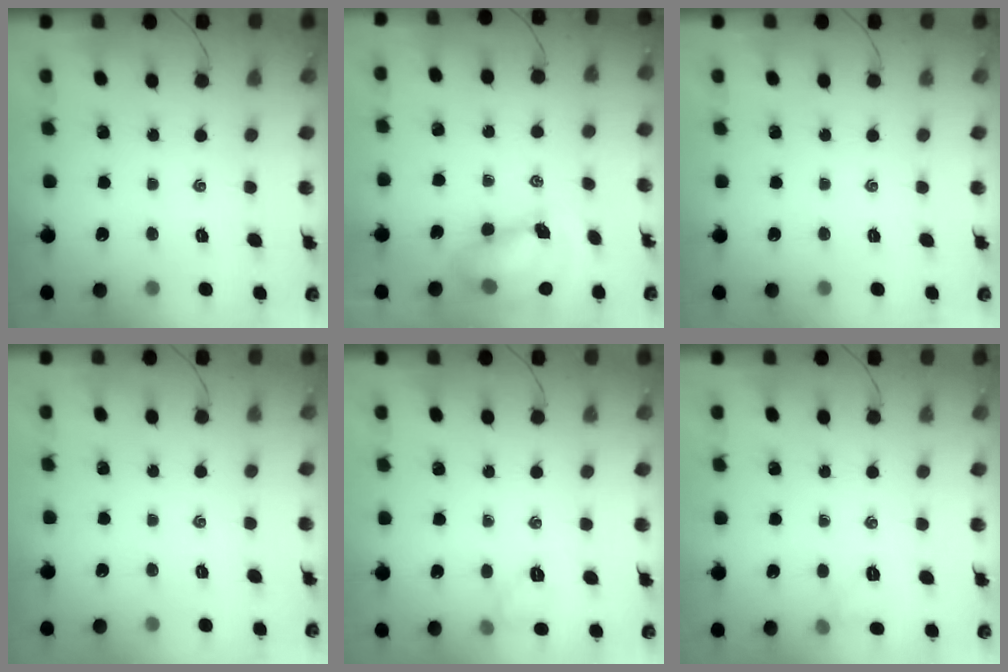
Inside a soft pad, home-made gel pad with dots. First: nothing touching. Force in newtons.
{"total": 8.1, "press": 7.9, "slide": 2.0}
{"total": 0.0}
{"total": 0.0}
{"total": 7.0, "press": 6.8, "slide": 1.6}
{"total": 5.6, "press": 5.4, "slide": 1.6}